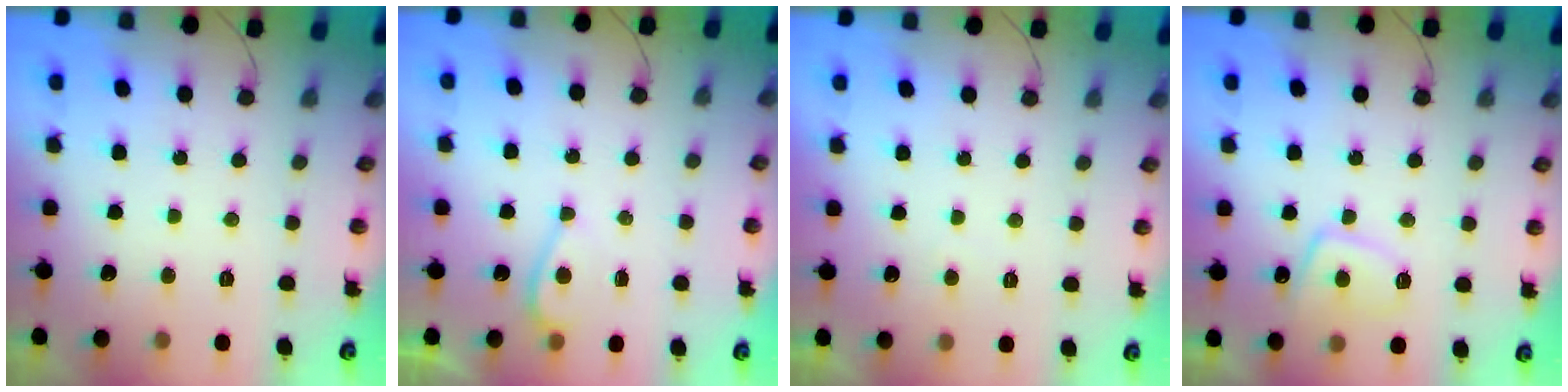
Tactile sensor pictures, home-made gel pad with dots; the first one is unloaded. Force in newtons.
{"total": 3.7, "press": 3.2, "slide": 1.7}
{"total": 0.0}
{"total": 7.9, "press": 7.8, "slide": 1.2}